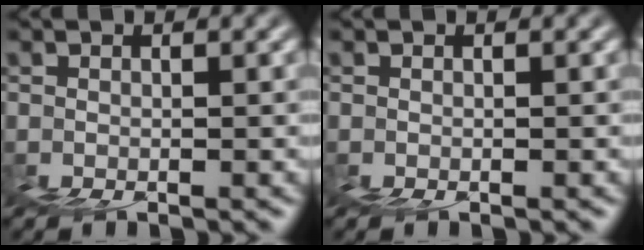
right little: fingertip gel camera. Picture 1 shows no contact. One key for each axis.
{"total": 0.0}